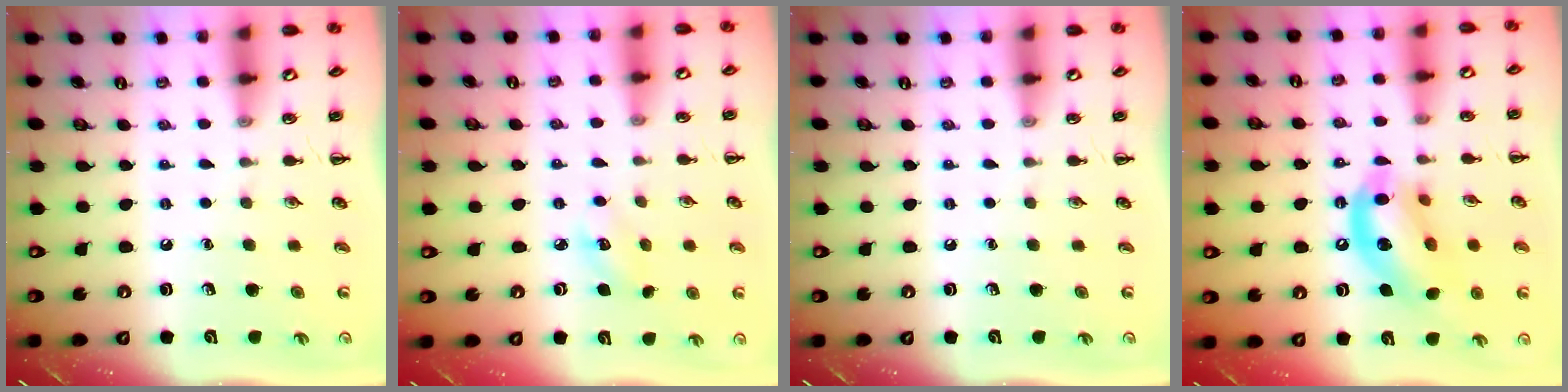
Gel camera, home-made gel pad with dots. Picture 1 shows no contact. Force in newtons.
{"total": 3.8, "press": 3.7, "slide": 0.9}
{"total": 0.0}
{"total": 14.2, "press": 13.8, "slide": 3.3}